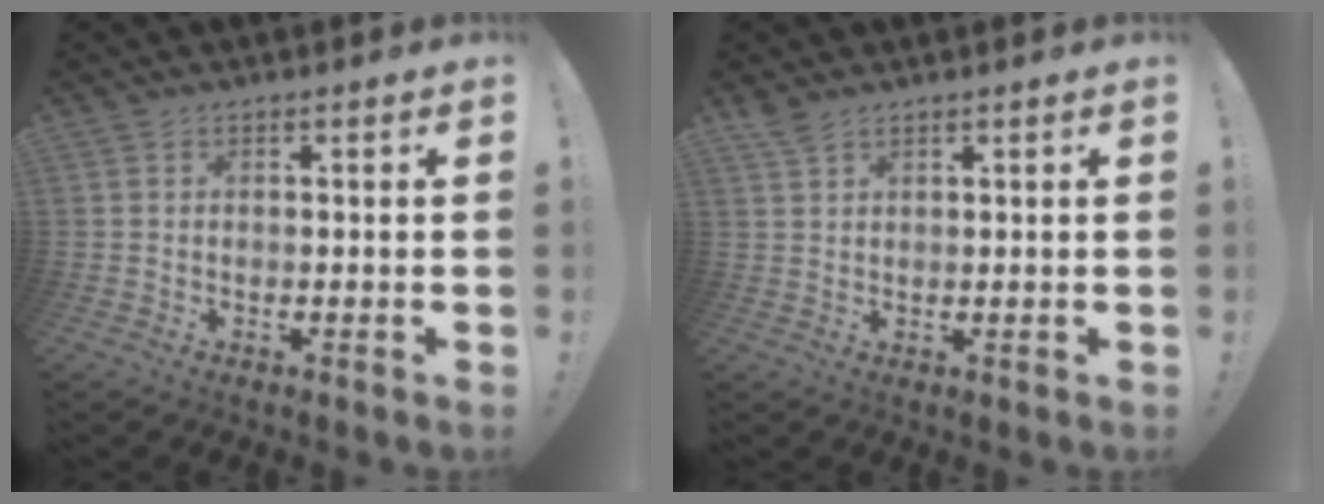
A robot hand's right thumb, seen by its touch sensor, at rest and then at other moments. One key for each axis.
{"total": 2.8, "fx": 2.3, "fy": 0.6, "fz": 1.4, "tx": -0.025, "ty": -0.015, "tz": 0.042}